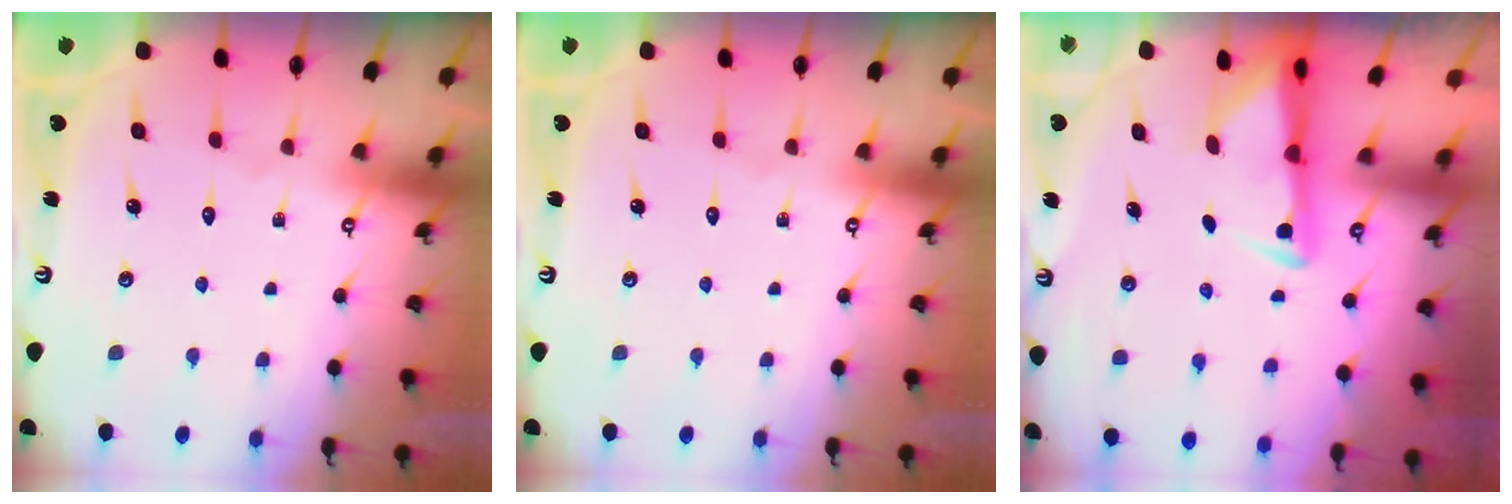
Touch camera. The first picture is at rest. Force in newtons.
{"total": 0.0}
{"total": 2.7, "press": 2.6, "slide": 0.5}